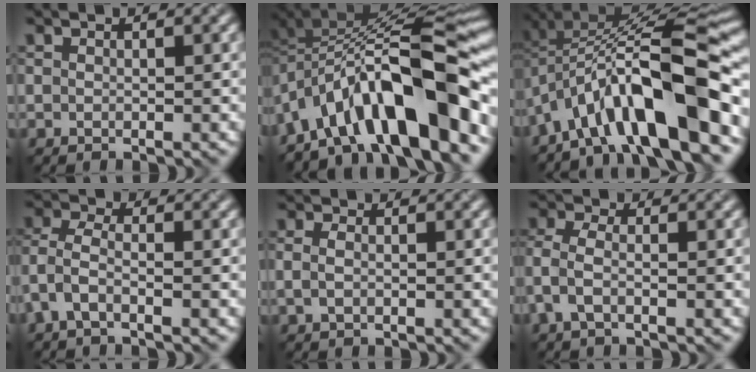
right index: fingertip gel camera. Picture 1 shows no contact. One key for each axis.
{"total": 12.7, "fx": -6.5, "fy": 4.3, "fz": 10.0, "tx": -0.140, "ty": 0.022, "tz": -0.105}
{"total": 12.3, "fx": -5.7, "fy": 3.5, "fz": 10.4, "tx": -0.155, "ty": 0.023, "tz": -0.095}
{"total": 2.6, "fx": -1.2, "fy": 1.2, "fz": 1.9, "tx": -0.054, "ty": 0.011, "tz": -0.038}
{"total": 1.0, "fx": 0.0, "fy": 0.5, "fz": 0.8, "tx": -0.024, "ty": 0.004, "tz": -0.005}
{"total": 2.3, "fx": -0.8, "fy": 1.1, "fz": 1.8, "tx": -0.051, "ty": 0.010, "tz": -0.027}